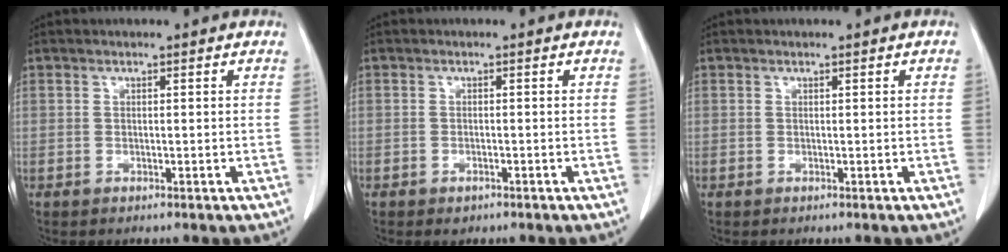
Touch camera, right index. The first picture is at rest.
{"total": 1.1, "force": [-0.8, 0.5, 0.6], "torque": [-0.011, -0.001, -0.007]}
{"total": 0.0}